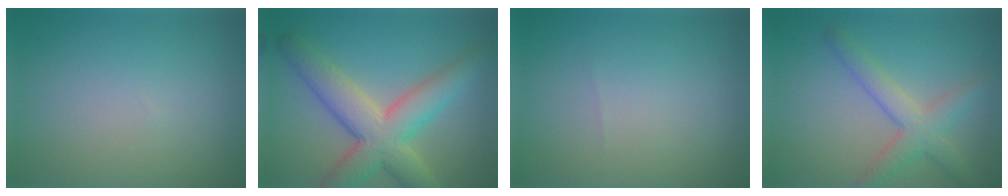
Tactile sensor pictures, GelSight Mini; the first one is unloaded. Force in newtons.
{"total": 7.8, "press": 7.8, "slide": 0.5}
{"total": 0.0}
{"total": 4.0, "press": 4.0, "slide": 0.1}